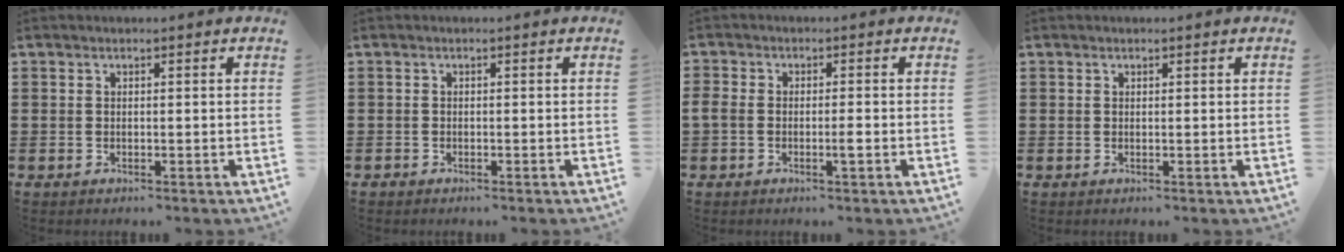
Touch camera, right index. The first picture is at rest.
{"total": 0.7, "force": [-0.5, 0.5, 0.0], "torque": [0.001, 0.003, -0.013]}
{"total": 2.2, "force": [-0.8, 0.8, 1.9], "torque": [-0.043, 0.000, -0.018]}
{"total": 0.5, "force": [0.3, 0.4, 0.0], "torque": [0.000, 0.004, 0.005]}